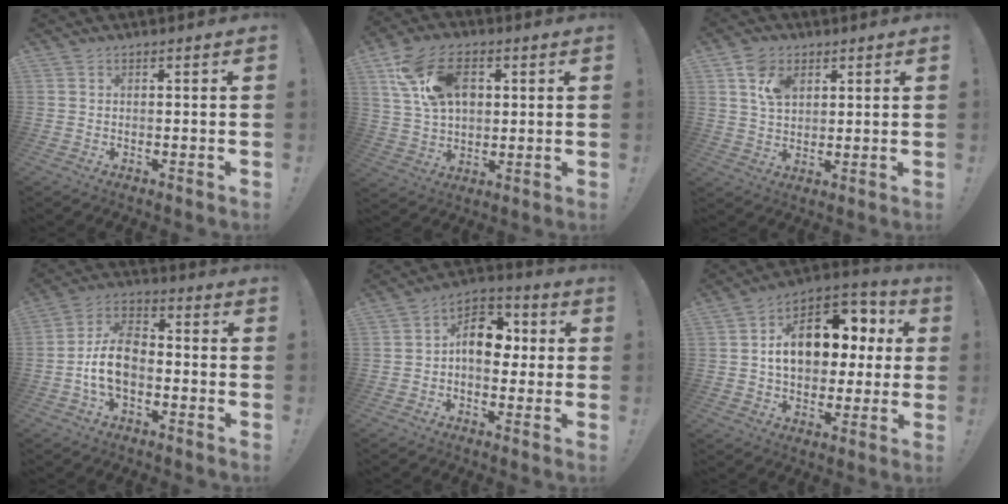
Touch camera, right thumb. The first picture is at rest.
{"total": 16.8, "force": [5.8, 11.2, 11.0], "torque": [-0.193, -0.005, 0.112]}
{"total": 8.5, "force": [4.0, 5.8, 4.8], "torque": [-0.078, -0.005, 0.076]}
{"total": 11.7, "force": [-2.7, 7.6, 8.4], "torque": [-0.153, 0.017, -0.048]}
{"total": 11.9, "force": [0.1, 8.4, 8.5], "torque": [-0.112, 0.023, 0.008]}
{"total": 17.5, "force": [2.5, 12.1, 12.4], "torque": [-0.172, 0.004, 0.050]}